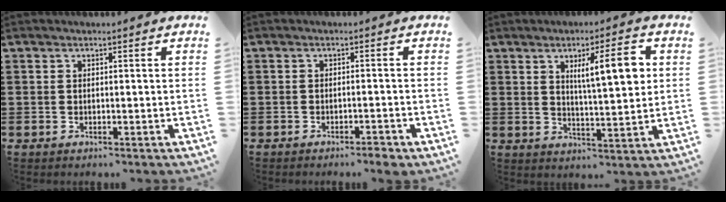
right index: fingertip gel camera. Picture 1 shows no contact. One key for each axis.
{"total": 2.1, "fx": -1.9, "fy": -0.1, "fz": 1.0, "tx": -0.017, "ty": 0.000, "tz": -0.037}
{"total": 8.3, "fx": 2.6, "fy": 1.7, "fz": 7.7, "tx": -0.126, "ty": -0.004, "tz": 0.036}